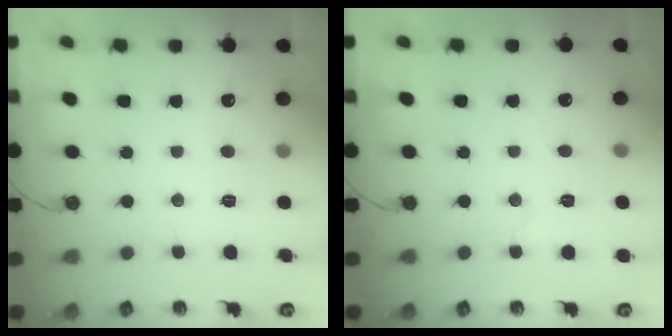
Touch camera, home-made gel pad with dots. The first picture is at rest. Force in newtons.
{"total": 4.1, "press": 3.6, "slide": 2.0}